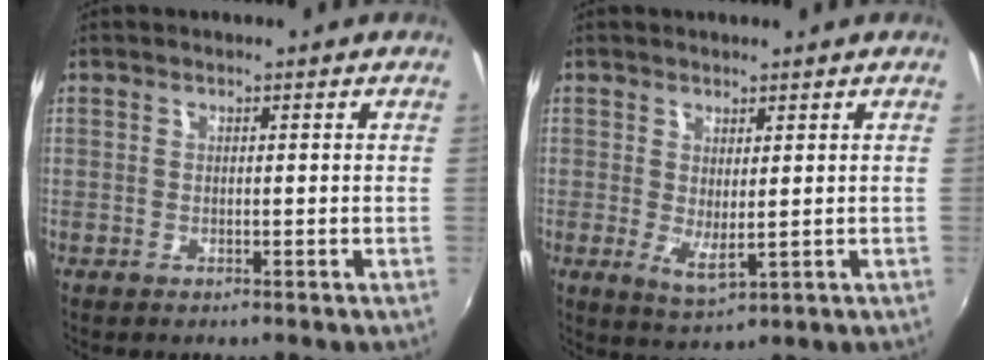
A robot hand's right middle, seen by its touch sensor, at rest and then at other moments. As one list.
[{"total": 3.8, "force": [0.3, 1.2, 3.6], "torque": [-0.061, -0.013, 0.011]}]